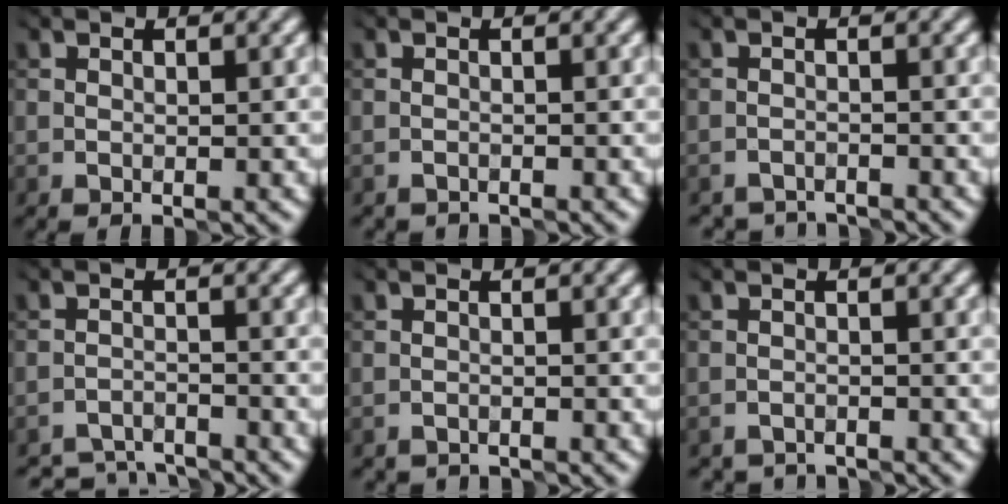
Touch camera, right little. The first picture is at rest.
{"total": 1.2, "force": [-1.1, -0.1, -0.4], "torque": [0.010, -0.002, -0.021]}
{"total": 3.0, "force": [-3.0, 0.2, -0.4], "torque": [0.010, -0.011, -0.054]}
{"total": 4.6, "force": [-4.6, 0.4, 0.1], "torque": [-0.003, -0.015, -0.079]}
{"total": 1.6, "force": [-1.5, -0.1, -0.5], "torque": [0.012, -0.004, -0.029]}
{"total": 2.7, "force": [-2.6, 0.1, -0.5], "torque": [0.012, -0.009, -0.048]}